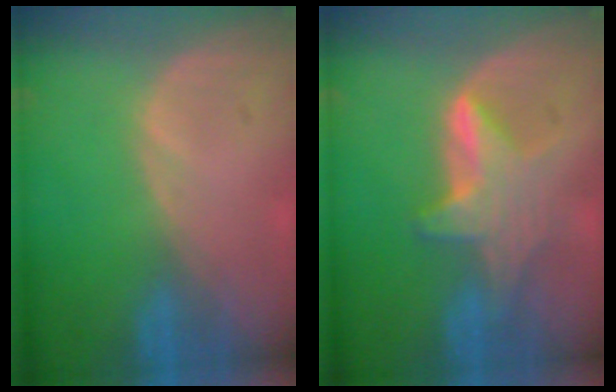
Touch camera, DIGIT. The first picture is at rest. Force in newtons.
{"total": 6.0, "press": 5.9, "slide": 0.9}